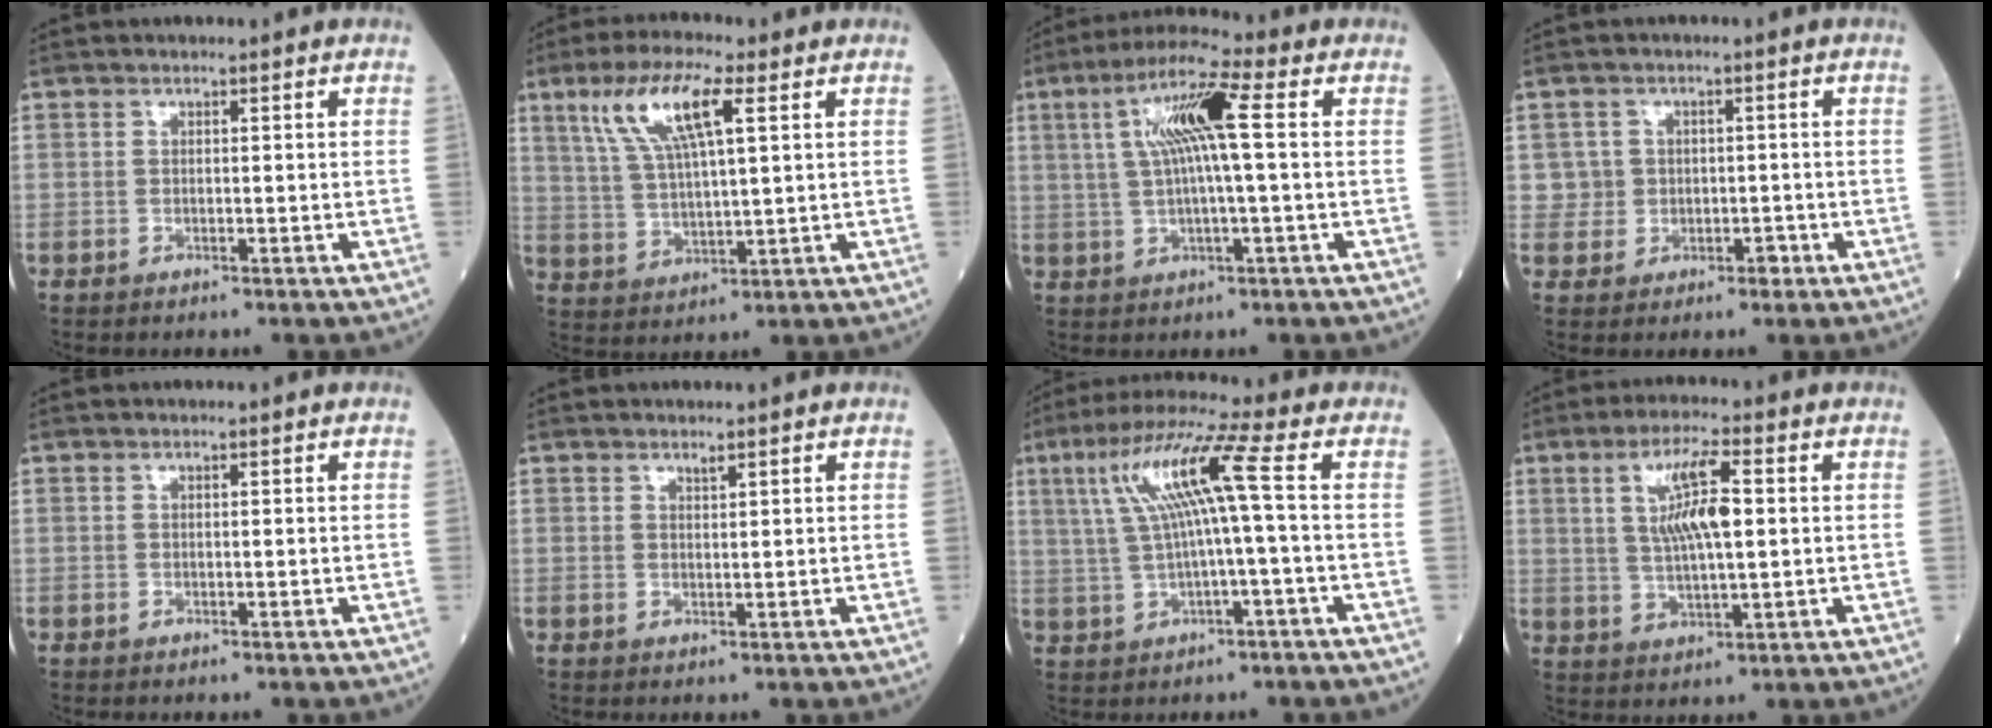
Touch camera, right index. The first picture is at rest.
{"total": 10.5, "force": [4.7, 1.9, 9.2], "torque": [-0.191, 0.017, 0.093]}
{"total": 10.6, "force": [2.3, 0.8, 10.3], "torque": [-0.201, 0.024, 0.039]}
{"total": 3.4, "force": [-0.2, 3.4, 0.3], "torque": [0.009, 0.008, 0.001]}
{"total": 0.0}
{"total": 0.9, "force": [0.8, 0.1, 0.4], "torque": [-0.010, -0.005, 0.014]}
{"total": 10.4, "force": [1.6, -0.5, 10.2], "torque": [-0.196, 0.029, 0.034]}
{"total": 8.6, "force": [1.9, 1.6, 8.3], "torque": [-0.156, 0.007, 0.039]}